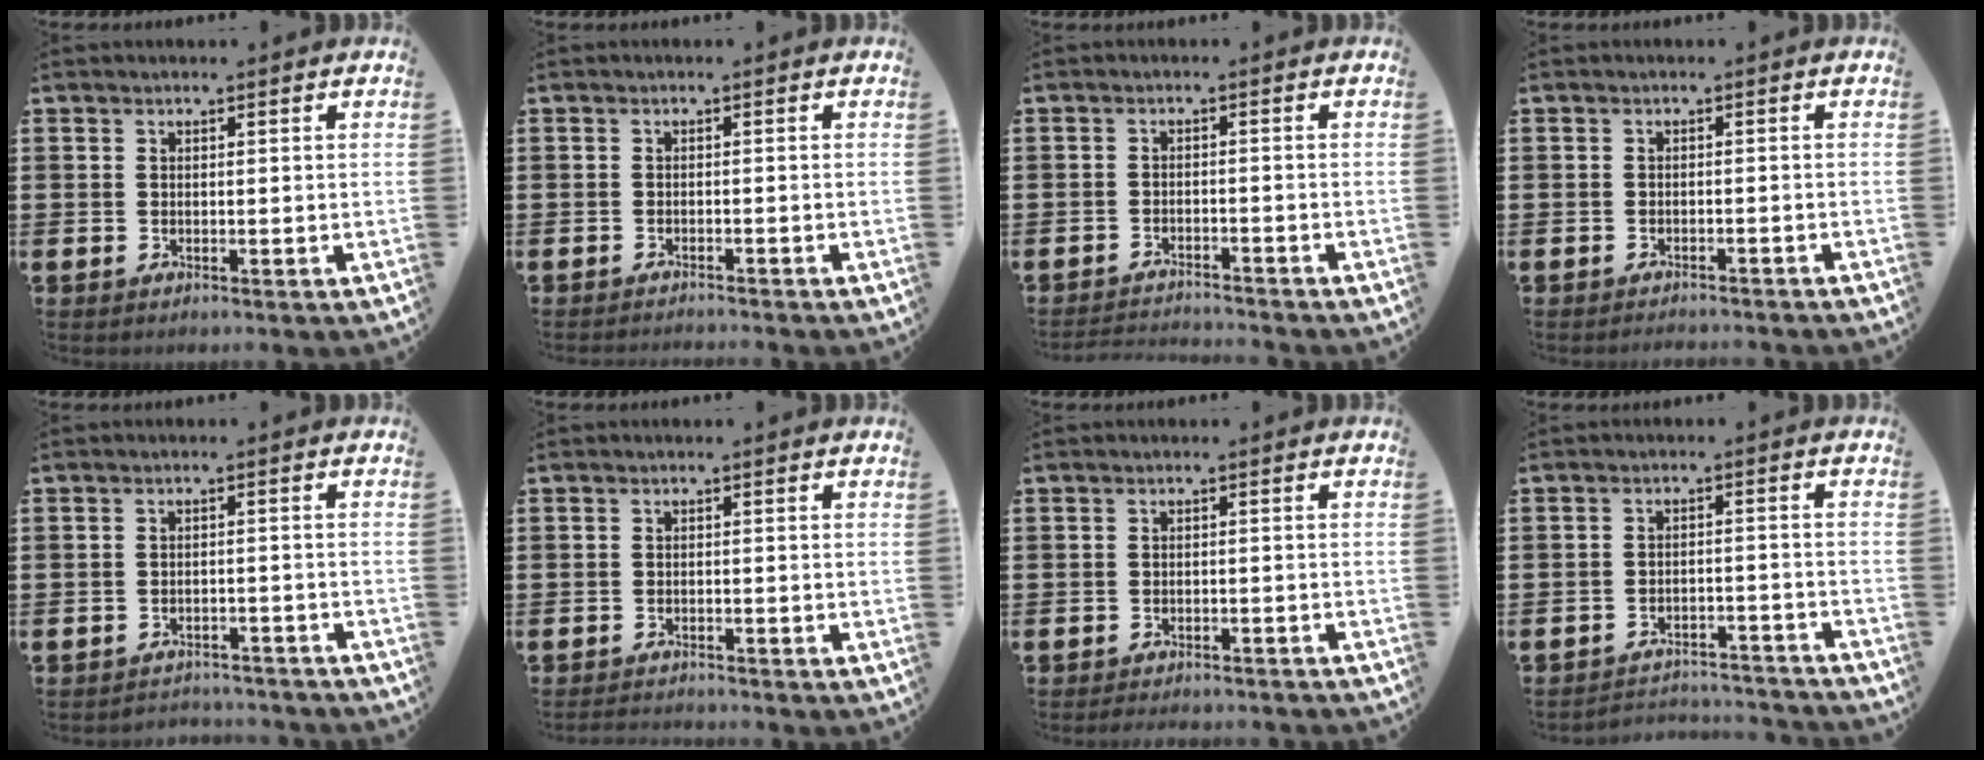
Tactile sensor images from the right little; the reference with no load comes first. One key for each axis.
{"total": 0.9, "fx": -0.9, "fy": -0.2, "fz": -0.1, "tx": 0.000, "ty": 0.001, "tz": -0.018}
{"total": 2.0, "fx": -2.0, "fy": -0.1, "fz": -0.1, "tx": -0.003, "ty": 0.003, "tz": -0.045}
{"total": 1.1, "fx": -1.1, "fy": -0.1, "fz": -0.1, "tx": 0.000, "ty": 0.002, "tz": -0.022}
{"total": 2.0, "fx": -2.0, "fy": 0.1, "fz": -0.2, "tx": -0.004, "ty": 0.004, "tz": -0.045}
{"total": 1.2, "fx": -1.2, "fy": -0.1, "fz": -0.1, "tx": -0.002, "ty": 0.001, "tz": -0.025}
{"total": 1.4, "fx": -1.4, "fy": 0.0, "fz": 0.1, "tx": -0.006, "ty": 0.002, "tz": -0.029}
{"total": 3.3, "fx": -3.2, "fy": 0.2, "fz": 0.0, "tx": -0.006, "ty": 0.005, "tz": -0.071}